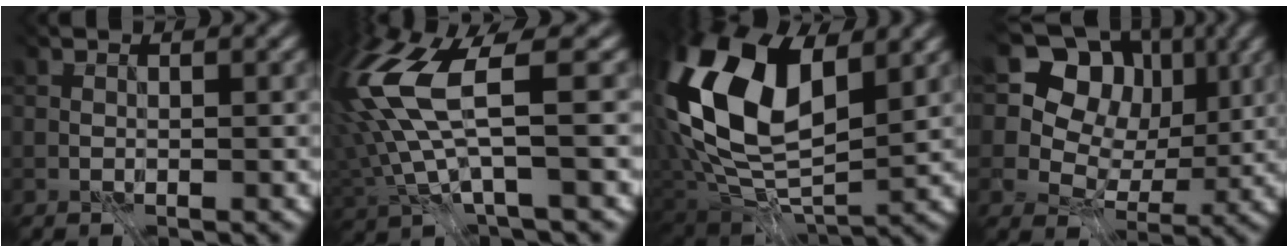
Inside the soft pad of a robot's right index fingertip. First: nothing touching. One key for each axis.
{"total": 8.6, "fx": -0.4, "fy": 1.9, "fz": 8.4, "tx": -0.216, "ty": -0.008, "tz": 0.017}
{"total": 14.5, "fx": 2.0, "fy": 8.5, "fz": 11.6, "tx": -0.254, "ty": 0.006, "tz": 0.056}
{"total": 9.4, "fx": 3.4, "fy": 7.3, "fz": 4.9, "tx": -0.105, "ty": 0.032, "tz": 0.065}